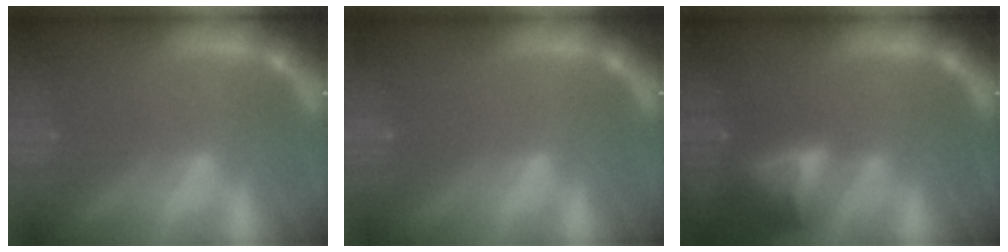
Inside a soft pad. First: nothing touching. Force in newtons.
{"total": 0.0}
{"total": 7.0}